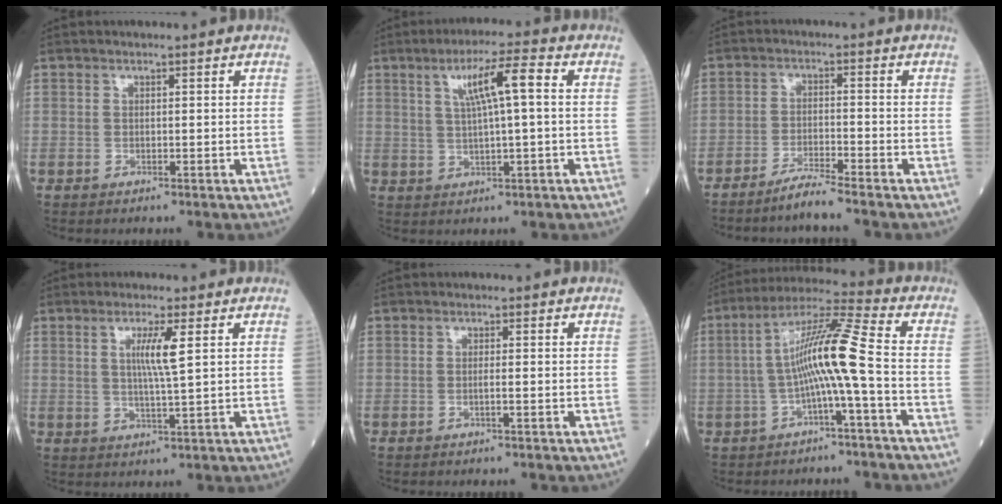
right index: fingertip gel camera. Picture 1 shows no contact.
{"total": 7.4, "force": [2.0, 0.2, 7.1], "torque": [-0.125, 0.010, 0.033]}
{"total": 4.0, "force": [-3.5, -0.8, 1.7], "torque": [-0.033, -0.014, -0.071]}
{"total": 4.8, "force": [1.5, -0.5, 4.5], "torque": [-0.087, -0.004, 0.026]}
{"total": 0.9, "force": [-0.3, -0.2, 0.8], "torque": [-0.015, 0.001, -0.006]}
{"total": 10.2, "force": [-1.6, -1.0, 10.0], "torque": [-0.181, 0.028, -0.033]}